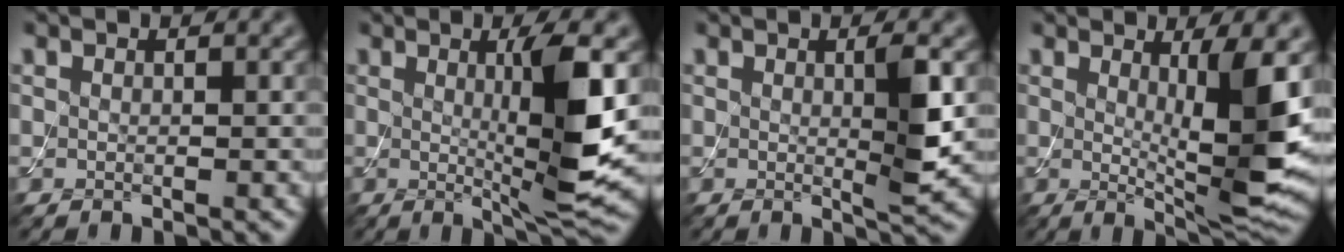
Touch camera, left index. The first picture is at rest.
{"total": 7.4, "force": [0.5, 1.1, 7.3], "torque": [-0.114, -0.011, 0.017]}
{"total": 3.1, "force": [0.3, 0.3, 3.1], "torque": [-0.050, -0.008, 0.005]}
{"total": 7.3, "force": [1.0, 1.3, 7.1], "torque": [-0.104, -0.024, 0.023]}